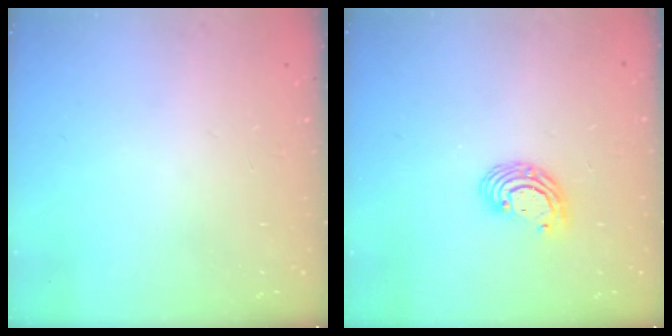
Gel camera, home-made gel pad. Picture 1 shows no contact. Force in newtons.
{"total": 7.2, "press": 7.2, "slide": 1.0}